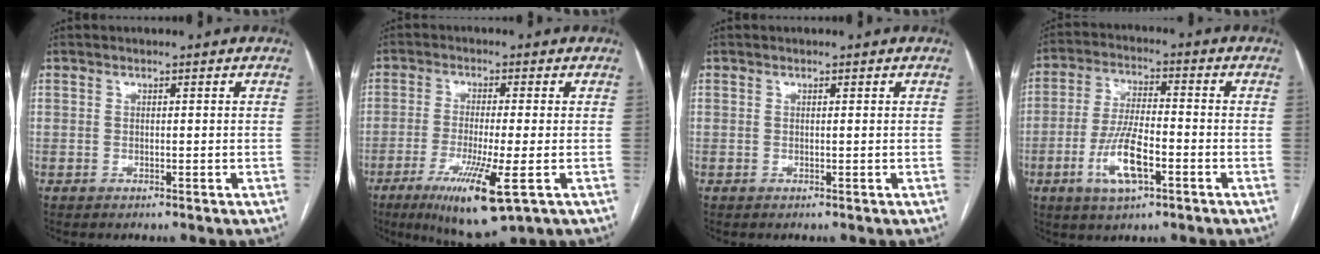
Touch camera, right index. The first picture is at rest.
{"total": 11.2, "force": [-4.8, 0.8, 10.1], "torque": [-0.185, -0.036, -0.075]}
{"total": 0.0}
{"total": 9.5, "force": [-3.8, 2.8, 8.3], "torque": [-0.171, -0.002, -0.067]}